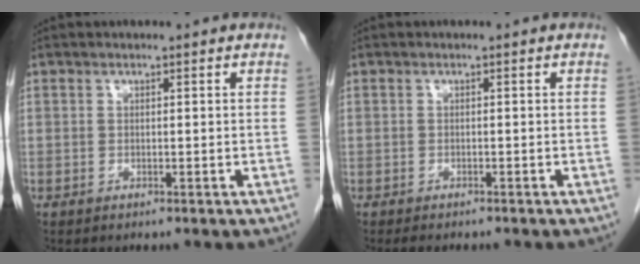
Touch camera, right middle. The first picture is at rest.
{"total": 3.1, "force": [-2.6, 0.8, 1.4], "torque": [-0.021, -0.007, -0.031]}